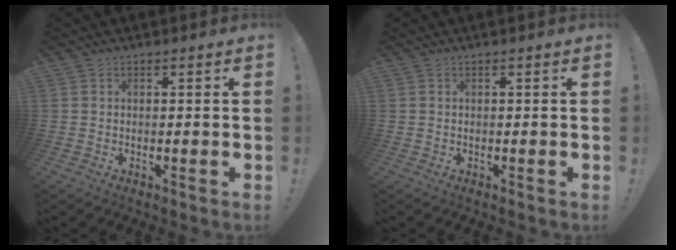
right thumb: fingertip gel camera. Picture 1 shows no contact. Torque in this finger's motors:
{"motor_torque": [-0.01, -0.01, 0.02, -0.02, 0.02]}